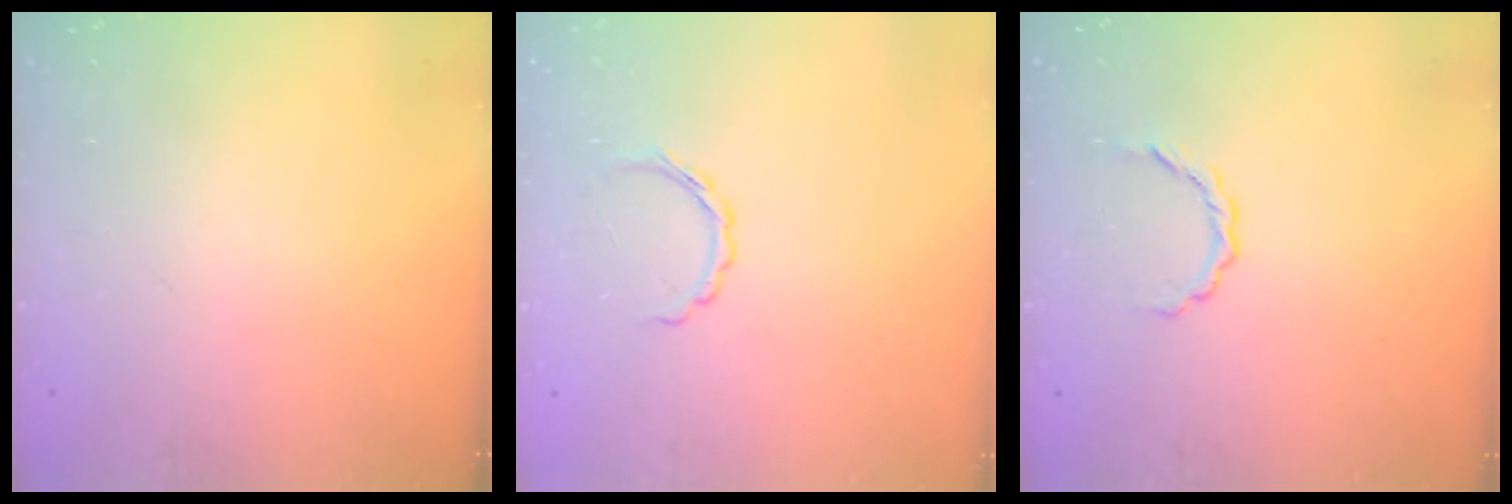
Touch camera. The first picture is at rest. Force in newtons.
{"total": 3.2, "press": 3.1, "slide": 0.8}
{"total": 4.0, "press": 3.9, "slide": 0.8}